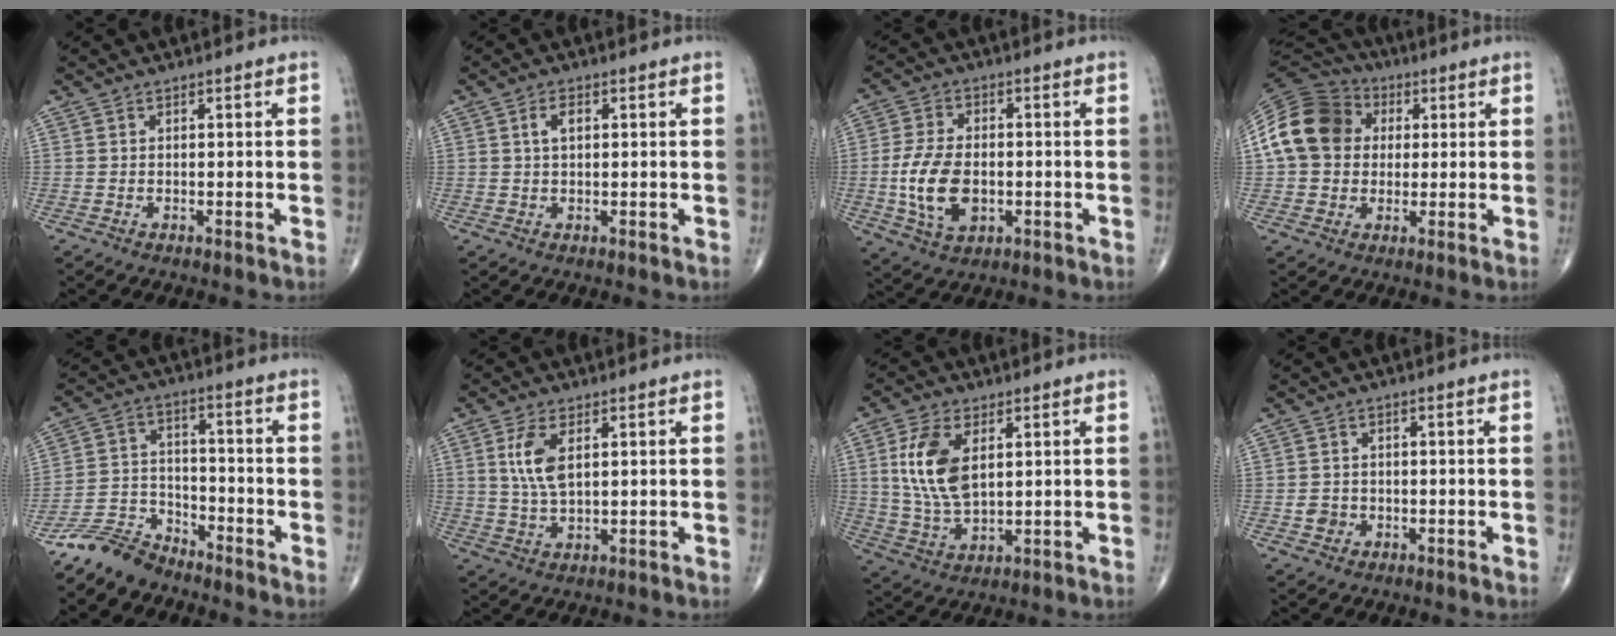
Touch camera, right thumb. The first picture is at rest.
{"total": 2.5, "force": [0.6, 1.3, 2.0], "torque": [-0.033, 0.004, 0.011]}
{"total": 11.4, "force": [-1.8, 6.9, 8.8], "torque": [-0.166, 0.001, -0.029]}
{"total": 16.3, "force": [2.6, 13.2, 9.3], "torque": [-0.169, 0.028, 0.039]}
{"total": 7.7, "force": [-7.0, 2.9, 1.0], "torque": [-0.004, 0.052, -0.146]}
{"total": 6.4, "force": [2.0, 2.8, 5.4], "torque": [-0.117, -0.011, 0.044]}
{"total": 11.7, "force": [3.1, 6.2, 9.4], "torque": [-0.188, -0.015, 0.065]}
{"total": 2.3, "force": [-0.7, 2.1, 0.8], "torque": [-0.002, 0.007, -0.010]}